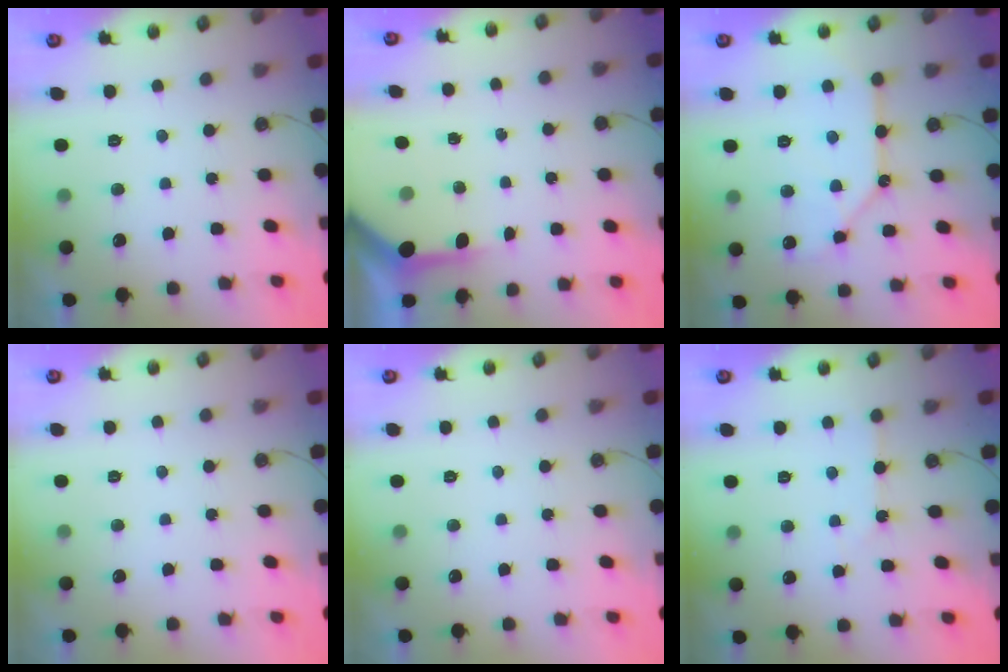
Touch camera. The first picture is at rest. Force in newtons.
{"total": 4.0, "press": 3.9, "slide": 0.5}
{"total": 11.2, "press": 11.1, "slide": 1.0}
{"total": 0.0}
{"total": 0.0}
{"total": 3.6, "press": 3.5, "slide": 0.5}